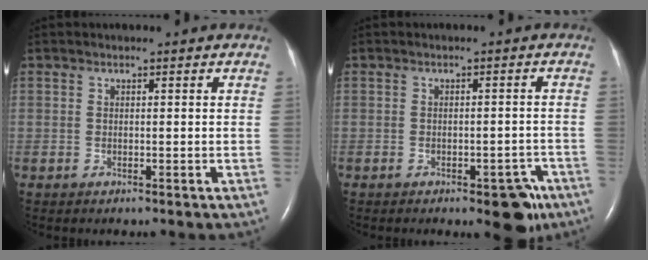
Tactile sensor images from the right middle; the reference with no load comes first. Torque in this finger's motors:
{"motor_torque": [0.00, -0.10, 0.16, 0.03]}